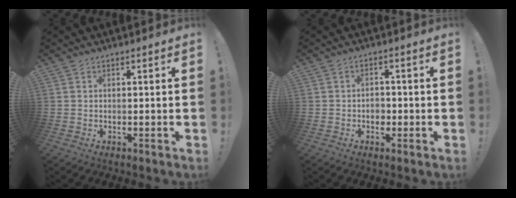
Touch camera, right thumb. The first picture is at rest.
{"total": 3.4, "force": [-1.0, 2.8, 1.6], "torque": [-0.012, -0.004, -0.022]}